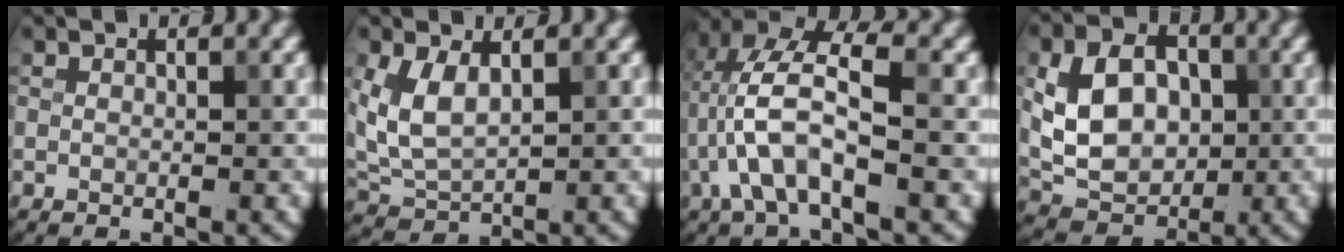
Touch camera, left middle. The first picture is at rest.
{"total": 4.4, "force": [1.3, 2.5, 3.4], "torque": [-0.082, 0.001, 0.030]}
{"total": 6.8, "force": [-1.3, 2.7, 6.2], "torque": [-0.132, 0.020, -0.029]}
{"total": 7.3, "force": [0.4, 5.3, 5.0], "torque": [-0.094, 0.002, 0.006]}